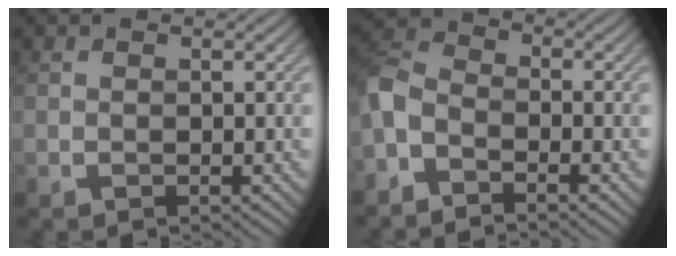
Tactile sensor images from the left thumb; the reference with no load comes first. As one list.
[{"total": 5.6, "force": [-3.7, 2.9, 3.1], "torque": [-0.077, 0.002, -0.093]}]